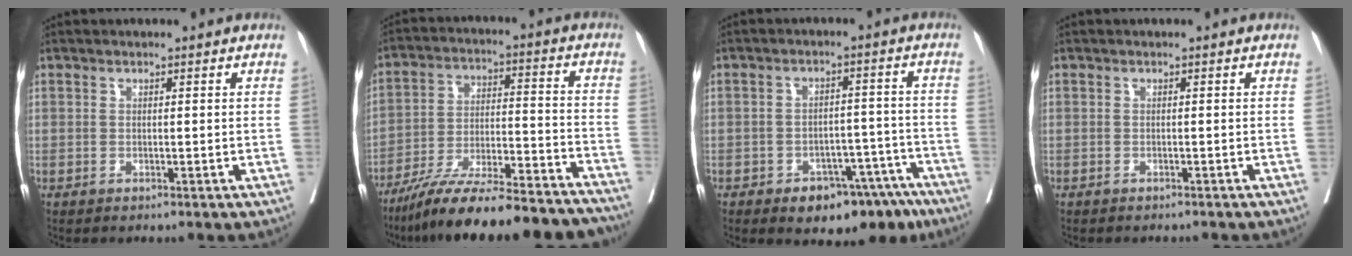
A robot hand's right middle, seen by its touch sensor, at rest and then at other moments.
{"total": 22.5, "force": [-19.8, 2.6, 10.2], "torque": [-0.138, 0.001, -0.305]}
{"total": 10.5, "force": [-7.5, 5.3, 5.1], "torque": [-0.033, 0.030, -0.101]}
{"total": 2.9, "force": [-2.7, 0.8, 0.8], "torque": [-0.012, -0.003, -0.034]}